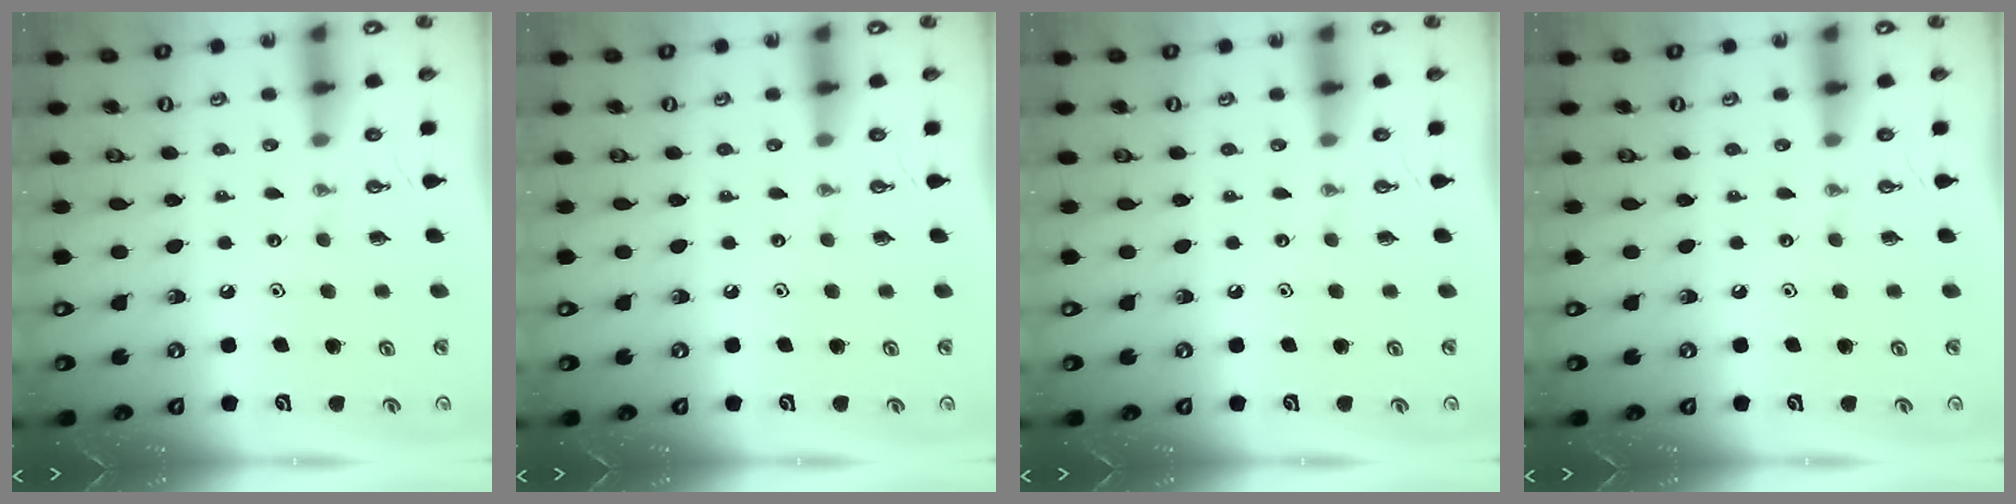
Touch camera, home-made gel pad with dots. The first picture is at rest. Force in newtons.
{"total": 0.0}
{"total": 0.0}
{"total": 0.0}